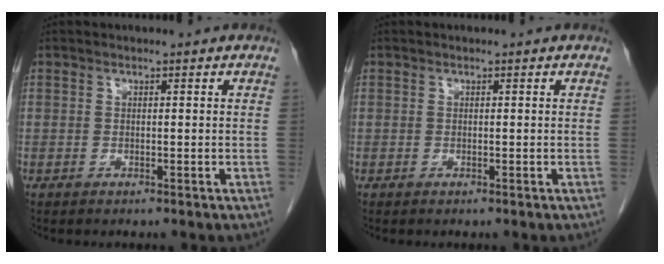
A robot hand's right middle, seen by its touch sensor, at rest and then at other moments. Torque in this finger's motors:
{"motor_torque": [0.20, -0.10, 0.02, 0.00]}